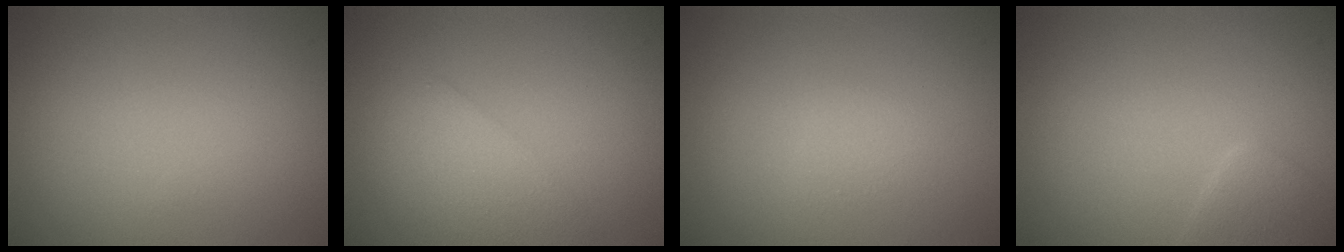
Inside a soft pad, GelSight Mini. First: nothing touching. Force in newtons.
{"total": 2.6, "press": 2.6, "slide": 0.1}
{"total": 0.9, "press": 0.9, "slide": 0.0}
{"total": 1.6, "press": 1.6, "slide": 0.1}